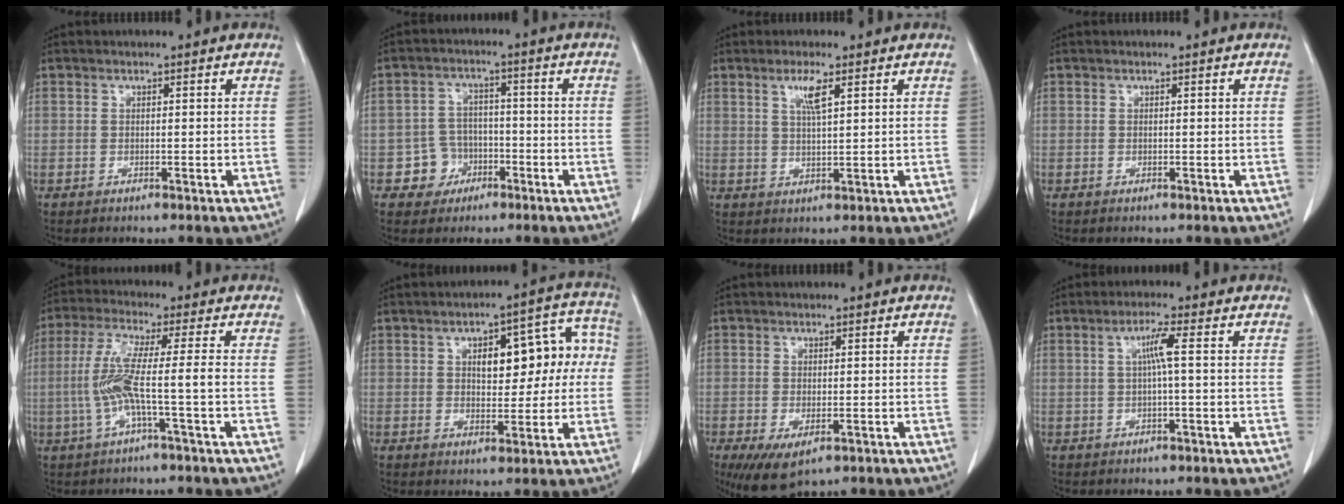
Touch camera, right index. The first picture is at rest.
{"total": 5.1, "force": [-2.2, 4.5, 0.5], "torque": [0.001, 0.016, -0.032]}
{"total": 3.6, "force": [1.8, 0.2, 3.1], "torque": [-0.062, -0.001, 0.035]}
{"total": 0.0}
{"total": 7.8, "force": [-1.6, -0.6, 7.6], "torque": [-0.163, 0.008, -0.032]}
{"total": 11.1, "force": [1.6, 5.1, 9.7], "torque": [-0.114, 0.044, 0.025]}
{"total": 6.3, "force": [-3.4, 2.7, 4.6], "torque": [-0.077, -0.016, -0.050]}
{"total": 3.3, "force": [0.4, -0.4, 3.2], "torque": [-0.063, 0.006, 0.007]}